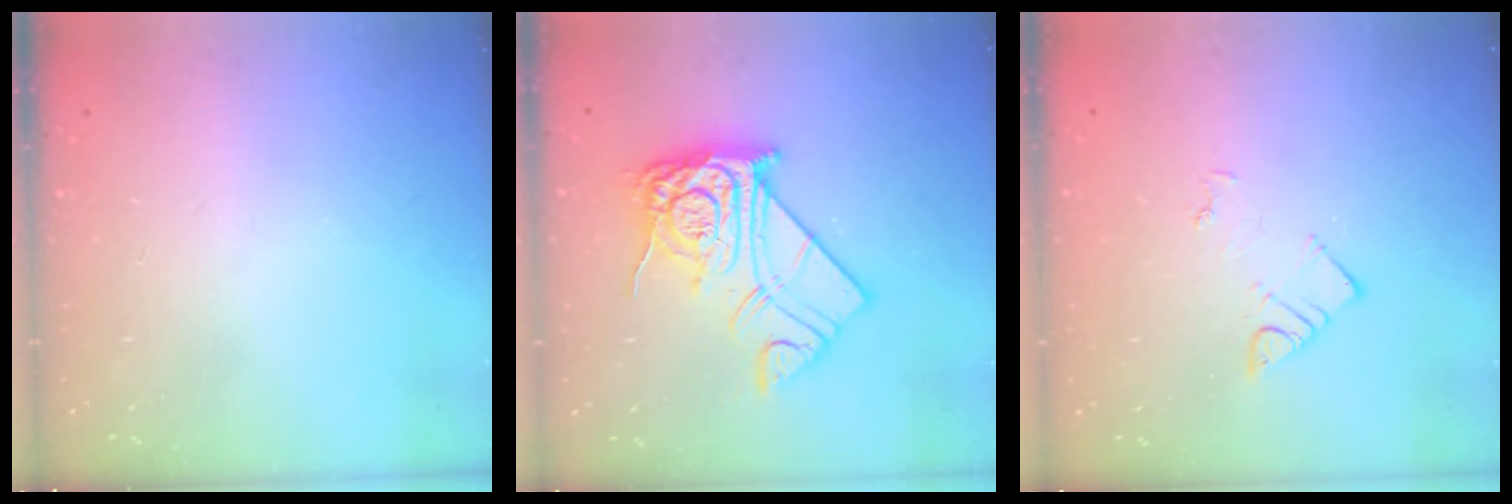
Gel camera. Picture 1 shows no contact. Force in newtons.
{"total": 16.2, "press": 16.1, "slide": 1.3}
{"total": 4.1, "press": 4.1, "slide": 0.2}